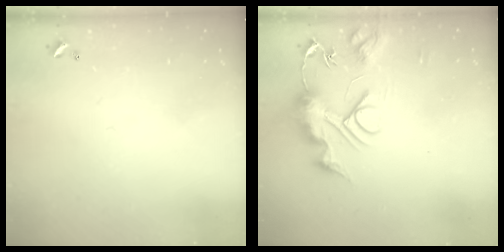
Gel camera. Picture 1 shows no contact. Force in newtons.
{"total": 10.7, "press": 10.7, "slide": 1.1}